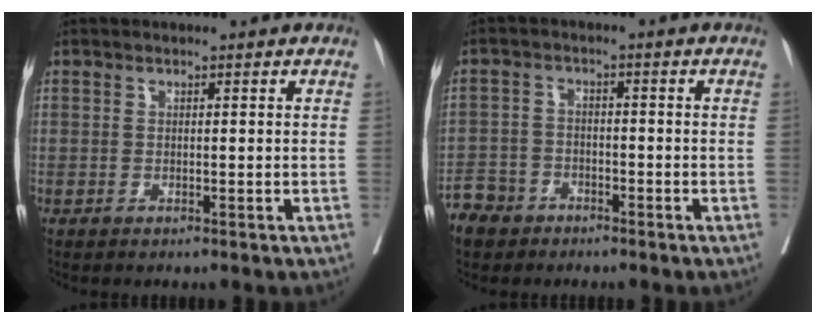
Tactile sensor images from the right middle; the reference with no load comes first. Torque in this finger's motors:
{"motor_torque": [0.38, -0.34, 0.04, 0.04]}